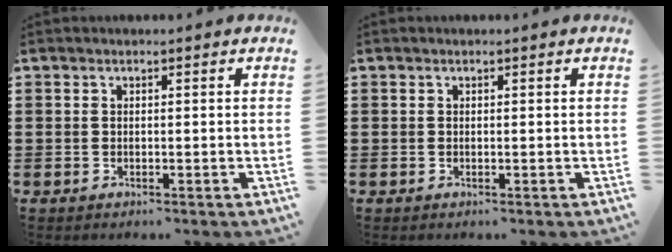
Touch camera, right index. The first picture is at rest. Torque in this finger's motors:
{"motor_torque": [-0.01, 0.01, 0.00, 0.00]}